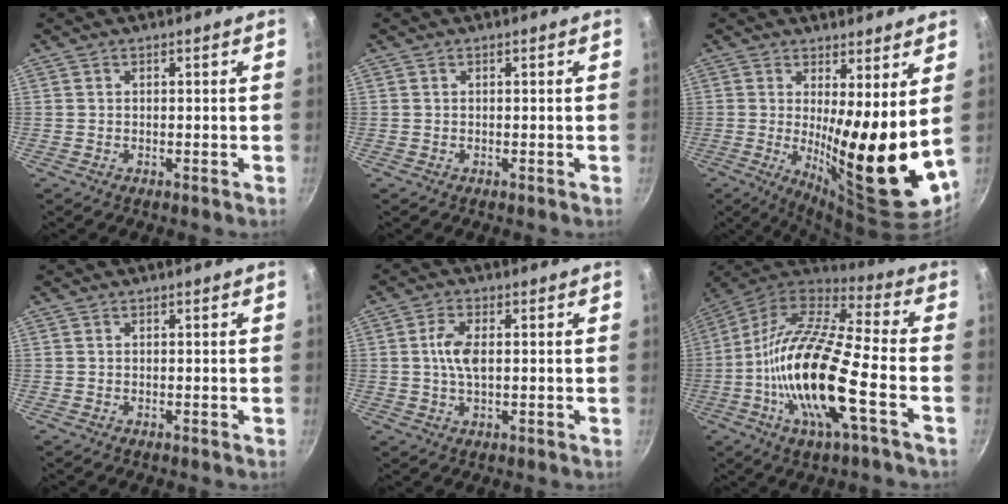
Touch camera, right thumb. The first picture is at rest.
{"total": 0.0}
{"total": 15.8, "force": [2.0, 3.7, 15.3], "torque": [-0.215, -0.044, 0.038]}
{"total": 0.0}
{"total": 5.1, "force": [0.5, 2.4, 4.5], "torque": [-0.092, 0.005, 0.007]}
{"total": 22.2, "force": [-5.9, 6.2, 20.5], "torque": [-0.382, 0.028, -0.131]}